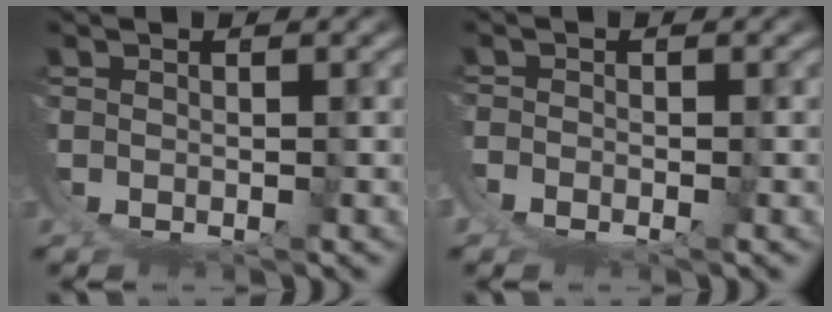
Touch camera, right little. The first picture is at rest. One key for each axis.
{"total": 2.4, "fx": -0.2, "fy": 2.0, "fz": 1.3, "tx": -0.041, "ty": -0.006, "tz": -0.003}